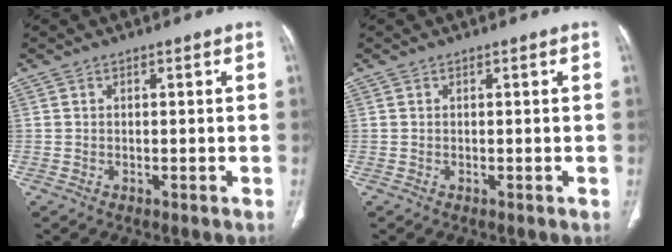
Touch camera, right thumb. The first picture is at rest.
{"total": 0.0}